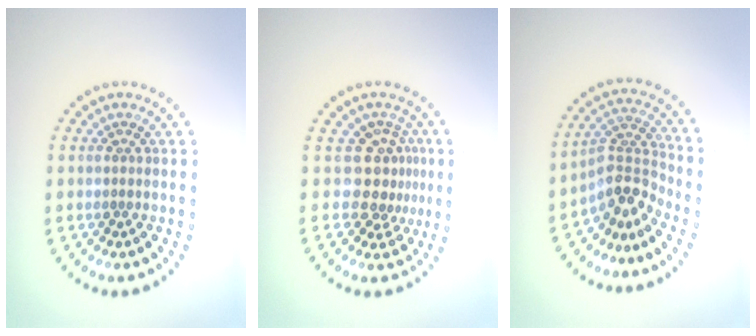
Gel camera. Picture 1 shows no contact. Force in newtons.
{"total": 3.4, "press": 2.4, "slide": 2.4}
{"total": 3.8, "press": 2.6, "slide": 2.8}